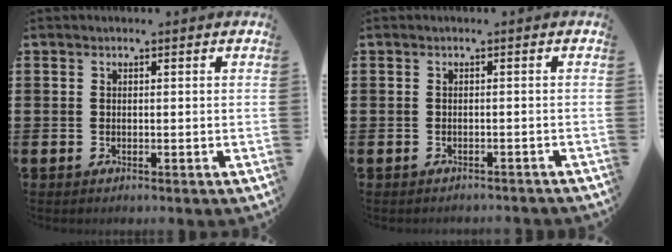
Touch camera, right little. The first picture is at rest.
{"total": 0.7, "force": [-0.7, 0.0, 0.0], "torque": [-0.002, -0.001, -0.015]}